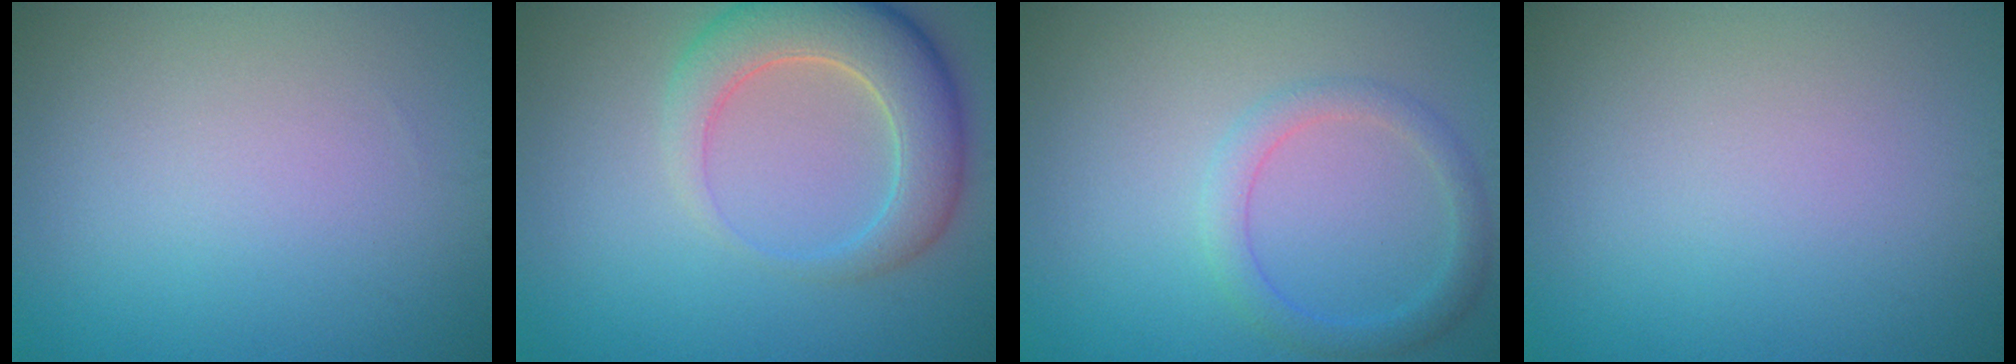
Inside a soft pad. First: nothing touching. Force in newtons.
{"total": 6.5, "press": 6.5, "slide": 0.6}
{"total": 2.4, "press": 2.4, "slide": 0.1}
{"total": 0.0}